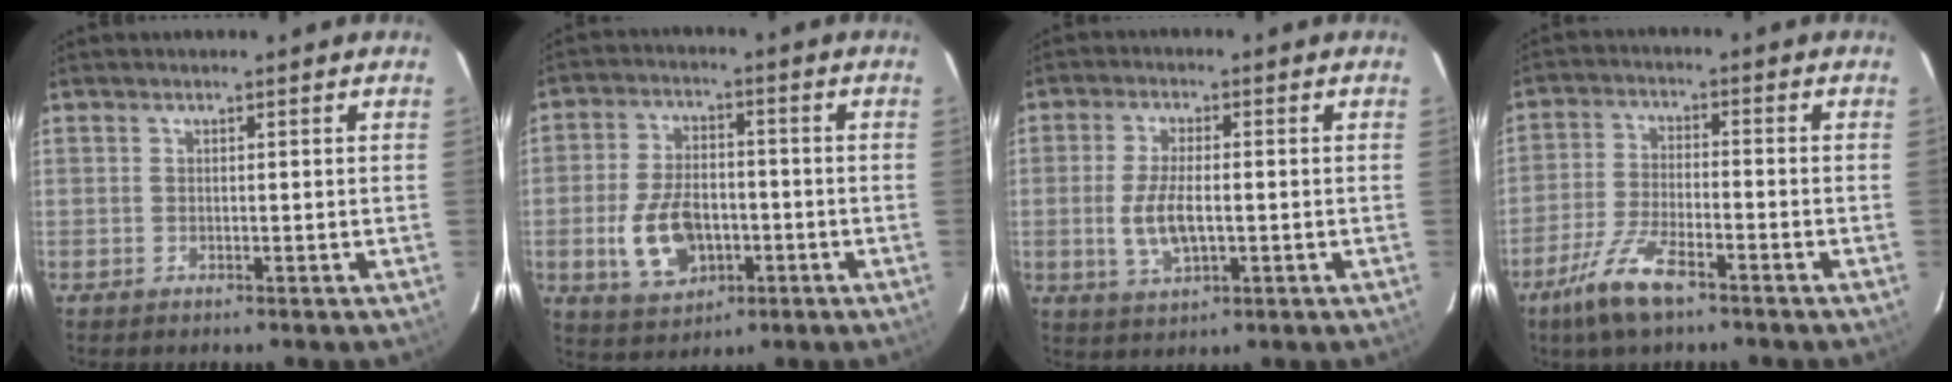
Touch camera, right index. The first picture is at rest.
{"total": 11.5, "force": [-3.2, 7.1, 8.4], "torque": [-0.180, 0.002, -0.044]}
{"total": 7.2, "force": [-1.1, 3.0, 6.5], "torque": [-0.132, -0.007, -0.016]}
{"total": 9.7, "force": [-6.4, 2.6, 6.8], "torque": [-0.155, -0.011, -0.124]}